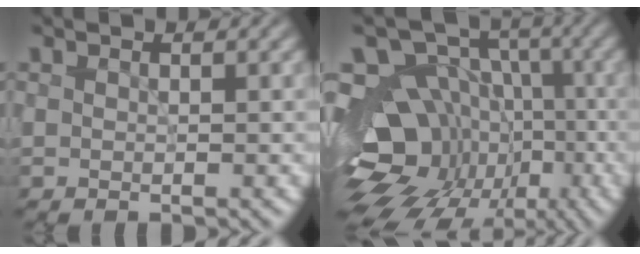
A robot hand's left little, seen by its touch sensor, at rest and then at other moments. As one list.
[{"total": 16.1, "force": [-6.2, 12.7, 7.7], "torque": [-0.134, -0.004, -0.092]}]